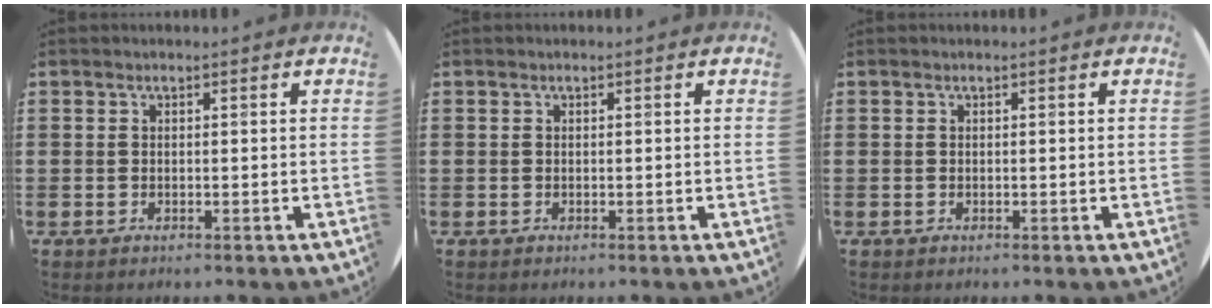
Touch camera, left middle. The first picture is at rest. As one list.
[{"total": 0.0}, {"total": 0.0}]